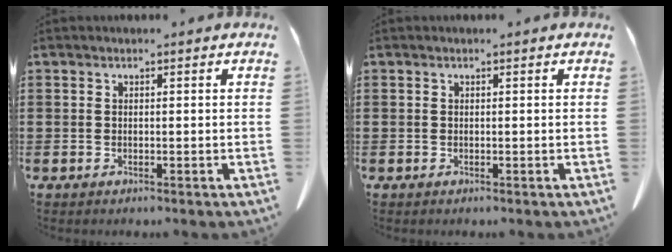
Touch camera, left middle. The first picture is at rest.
{"total": 0.0}